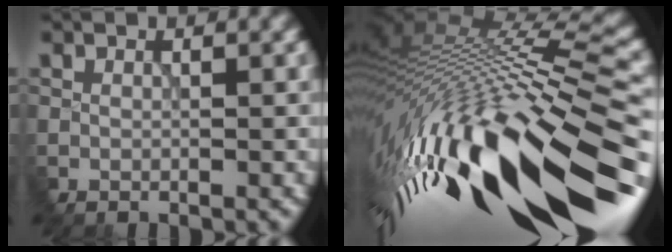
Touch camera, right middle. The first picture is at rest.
{"total": 17.0, "force": [-6.5, 4.8, 14.9], "torque": [-0.296, -0.014, -0.089]}